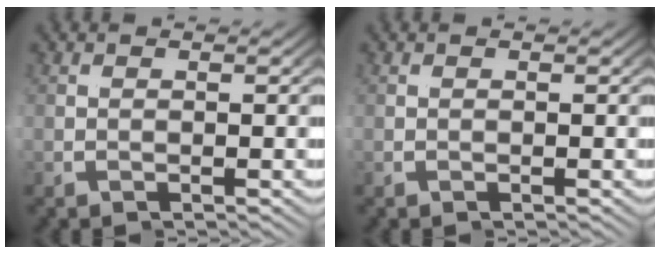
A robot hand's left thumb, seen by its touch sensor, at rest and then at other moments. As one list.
[{"total": 0.0}]